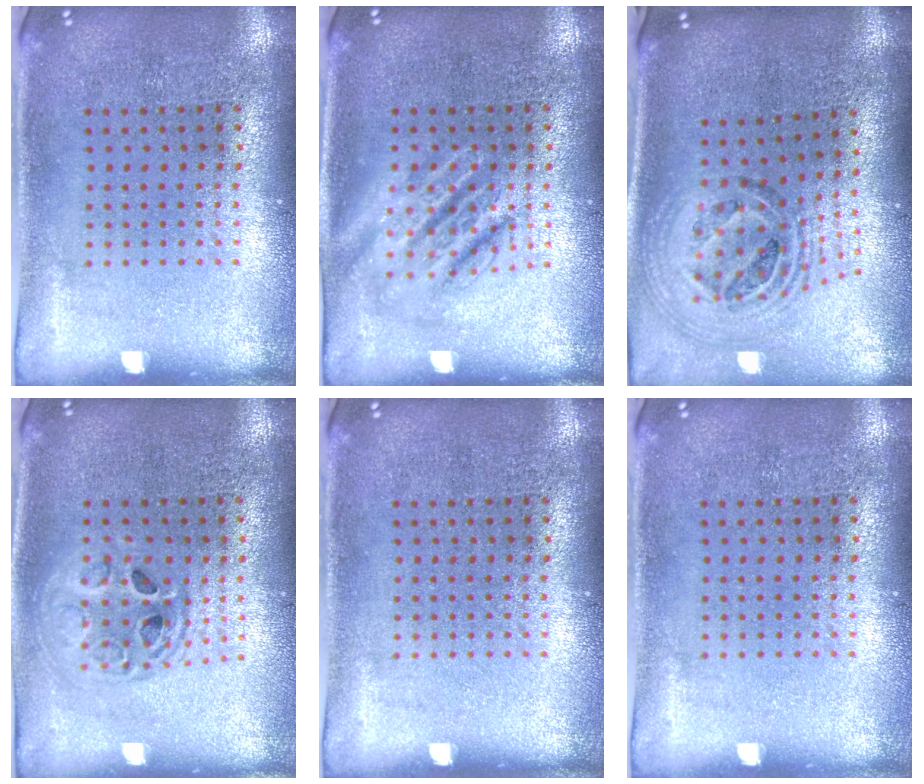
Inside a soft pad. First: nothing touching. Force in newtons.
{"total": 2.5, "press": 2.5, "slide": 0.3}
{"total": 1.7, "press": 1.5, "slide": 0.8}
{"total": 1.4, "press": 1.2, "slide": 0.6}
{"total": 0.0}
{"total": 0.0}